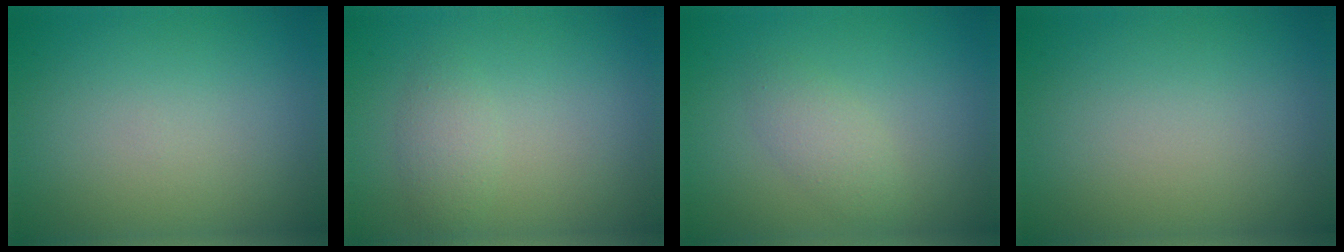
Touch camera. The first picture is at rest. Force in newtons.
{"total": 1.6, "press": 1.6, "slide": 0.1}
{"total": 1.9, "press": 1.9, "slide": 0.1}
{"total": 0.0}